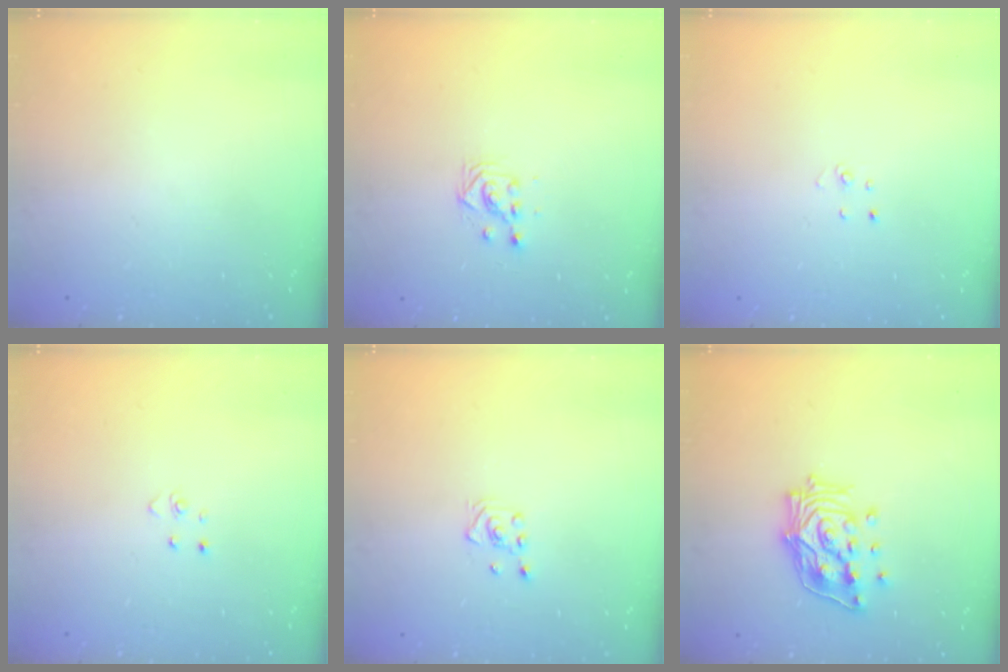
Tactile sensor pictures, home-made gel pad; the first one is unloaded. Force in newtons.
{"total": 3.0, "press": 3.0, "slide": 0.2}
{"total": 2.7, "press": 2.7, "slide": 0.3}
{"total": 2.8, "press": 2.8, "slide": 0.3}
{"total": 2.8, "press": 2.6, "slide": 1.0}
{"total": 15.1, "press": 15.0, "slide": 2.0}